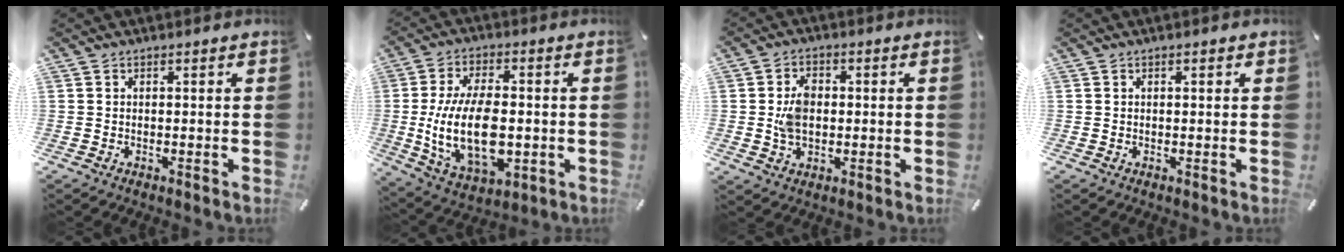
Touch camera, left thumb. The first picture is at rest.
{"total": 18.6, "force": [-1.9, 10.7, 15.1], "torque": [-0.291, -0.012, -0.029]}
{"total": 6.6, "force": [0.0, 4.7, 4.6], "torque": [-0.091, 0.006, -0.004]}
{"total": 0.6, "force": [0.2, 0.1, 0.6], "torque": [-0.012, 0.002, 0.003]}